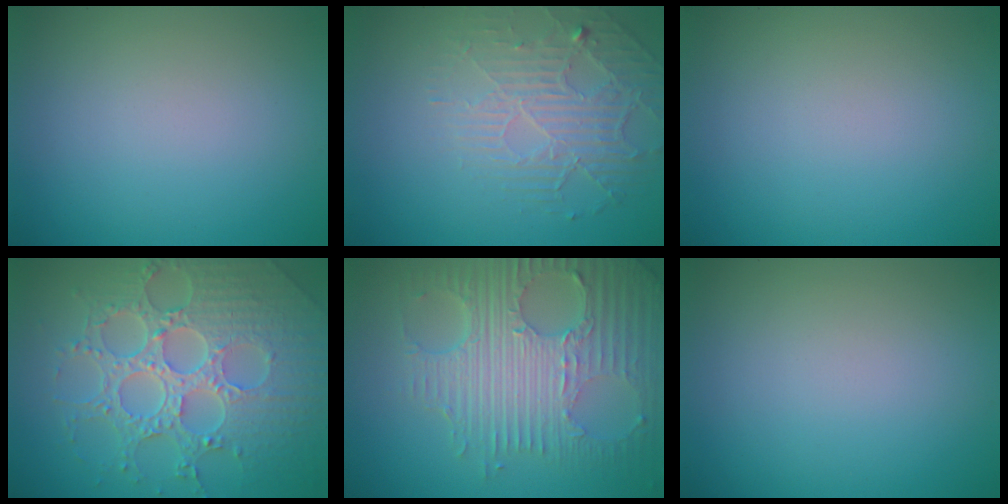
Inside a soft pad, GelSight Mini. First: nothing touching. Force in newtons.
{"total": 2.6, "press": 2.0, "slide": 1.7}
{"total": 0.0}
{"total": 8.1, "press": 6.0, "slide": 5.5}
{"total": 8.1, "press": 5.8, "slide": 5.7}
{"total": 0.0}